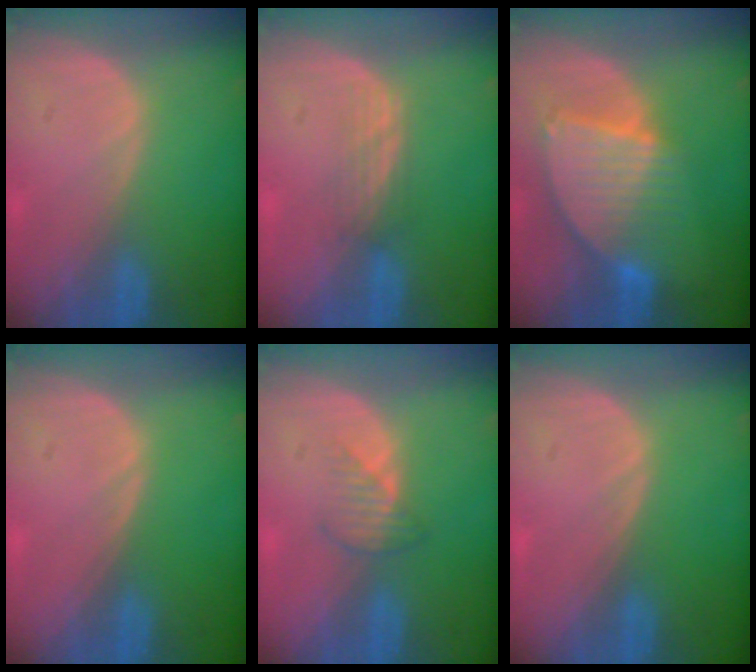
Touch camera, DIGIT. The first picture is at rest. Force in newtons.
{"total": 2.4, "press": 2.3, "slide": 0.8}
{"total": 8.7, "press": 7.5, "slide": 4.4}
{"total": 0.0}
{"total": 2.5, "press": 2.5, "slide": 0.2}
{"total": 0.0}